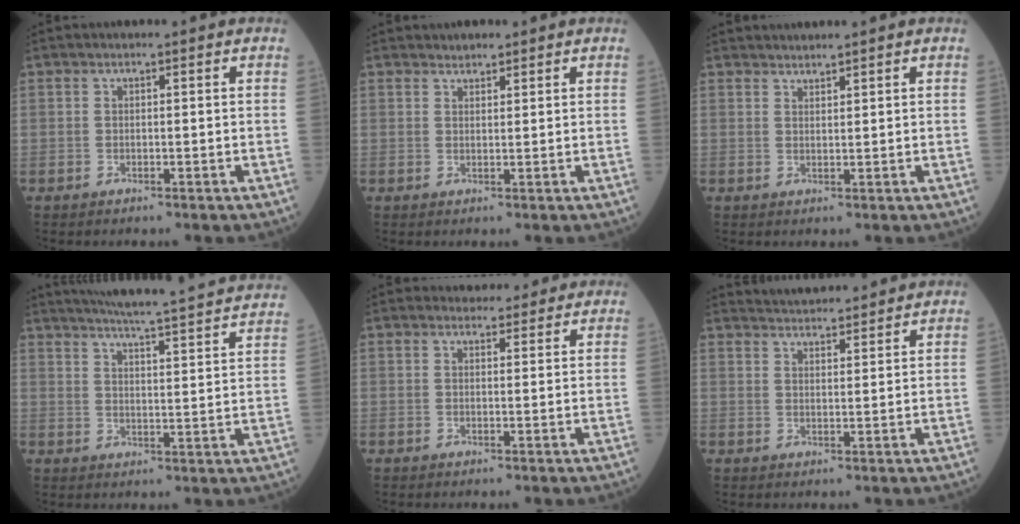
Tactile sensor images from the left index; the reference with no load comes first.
{"total": 1.5, "force": [1.4, 0.6, 0.1], "torque": [-0.007, 0.008, 0.024]}
{"total": 2.2, "force": [2.2, -0.1, 0.1], "torque": [0.000, 0.014, 0.044]}
{"total": 23.4, "force": [21.5, 0.3, 9.1], "torque": [-0.146, -0.032, 0.268]}
{"total": 3.9, "force": [3.5, 1.6, 0.4], "torque": [0.000, 0.008, 0.039]}
{"total": 8.4, "force": [8.1, 0.9, 1.7], "torque": [-0.030, 0.021, 0.118]}